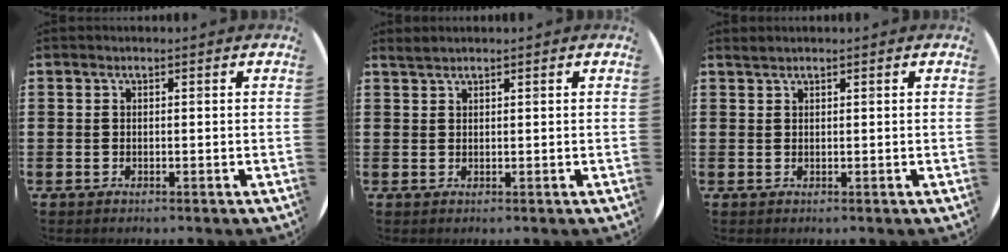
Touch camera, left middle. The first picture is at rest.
{"total": 0.9, "force": [0.9, 0.0, 0.0], "torque": [-0.002, 0.000, 0.017]}
{"total": 0.5, "force": [0.5, -0.1, -0.1], "torque": [0.001, 0.001, 0.010]}